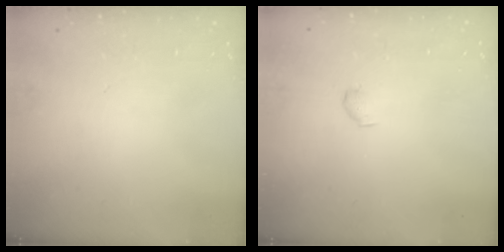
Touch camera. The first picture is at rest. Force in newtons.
{"total": 2.9, "press": 2.9, "slide": 0.5}